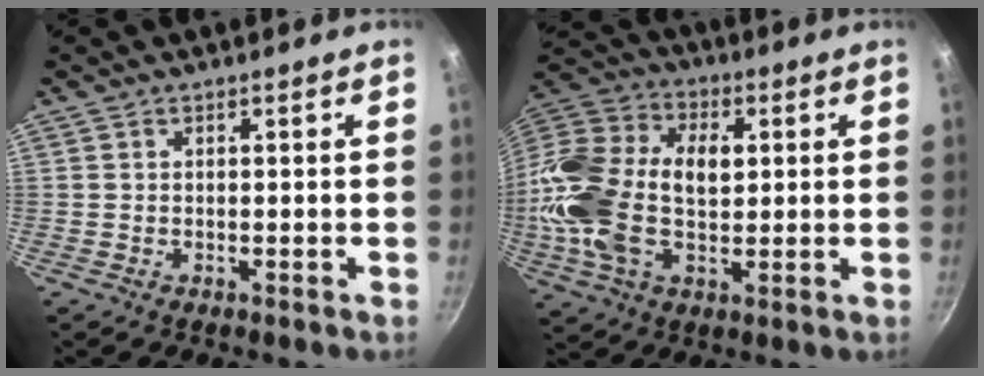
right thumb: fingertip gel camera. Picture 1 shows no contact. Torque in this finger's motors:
{"motor_torque": [2.50, 2.51, 0.20, -0.13, 0.48]}